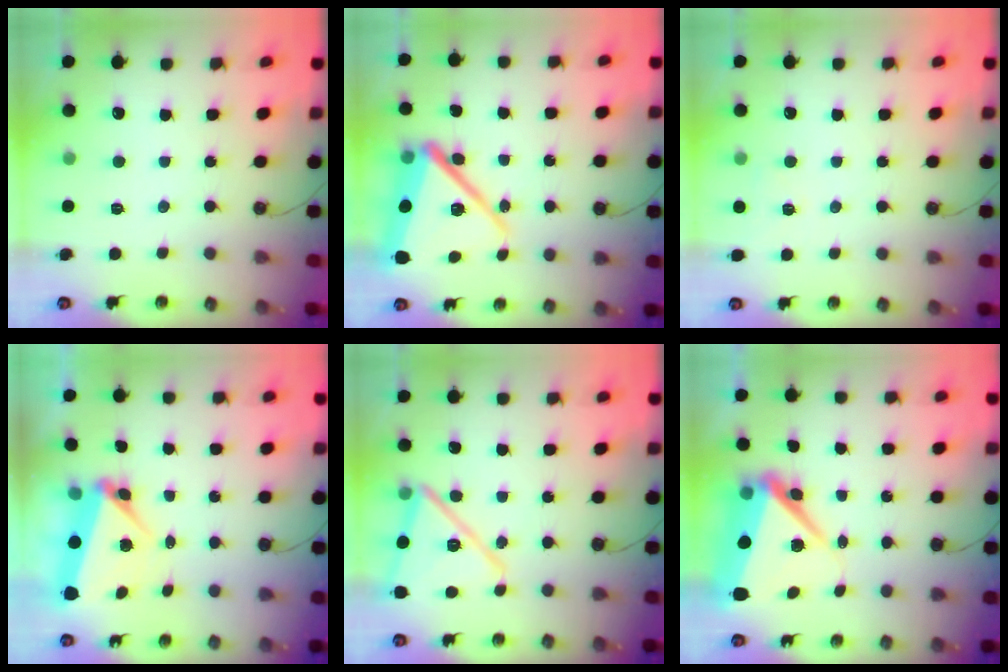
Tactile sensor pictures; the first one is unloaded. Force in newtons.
{"total": 20.1, "press": 20.0, "slide": 1.6}
{"total": 4.1, "press": 3.3, "slide": 2.5}
{"total": 5.6, "press": 5.6, "slide": 0.4}
{"total": 17.0, "press": 17.0, "slide": 1.3}
{"total": 11.7, "press": 11.6, "slide": 2.0}